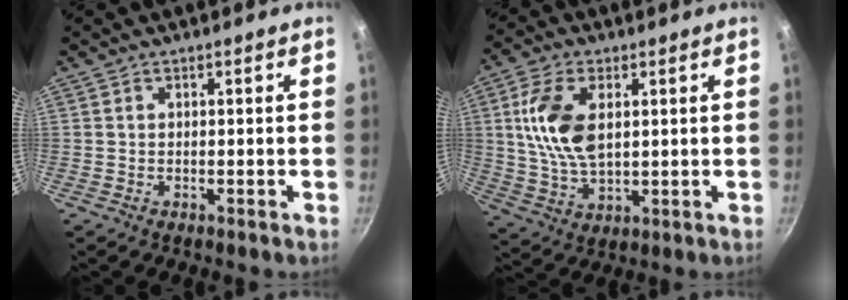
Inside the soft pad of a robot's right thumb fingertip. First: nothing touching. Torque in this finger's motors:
{"motor_torque": [-1.14, 1.60, 1.35, 0.08, 0.43]}